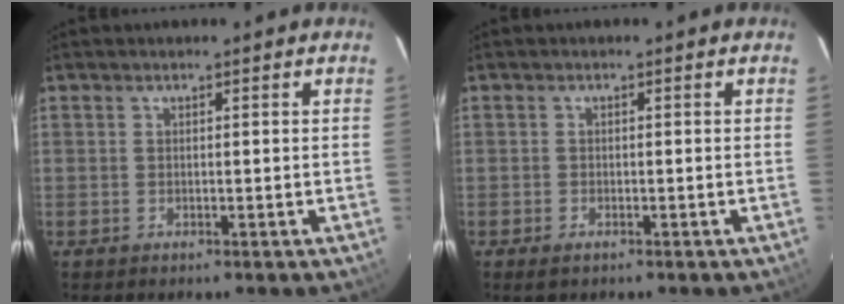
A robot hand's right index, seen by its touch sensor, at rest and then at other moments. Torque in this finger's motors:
{"motor_torque": [0.33, -0.28, 0.06, -0.02]}